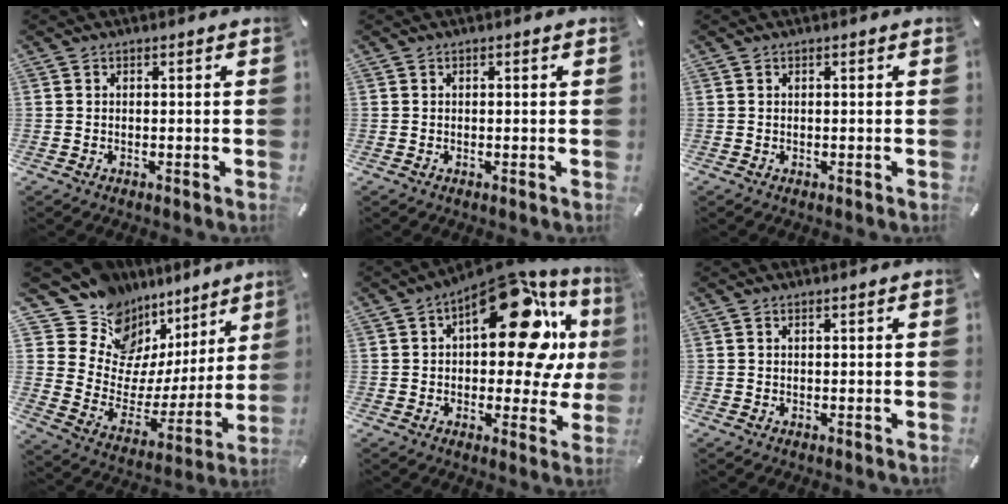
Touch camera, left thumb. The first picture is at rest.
{"total": 0.0}
{"total": 0.0}
{"total": 14.3, "force": [11.2, 8.6, 2.5], "torque": [-0.053, -0.123, 0.198]}
{"total": 22.7, "force": [8.0, 11.3, 18.0], "torque": [-0.221, -0.054, 0.126]}
{"total": 0.6, "force": [0.3, 0.0, 0.5], "torque": [-0.009, 0.000, 0.006]}